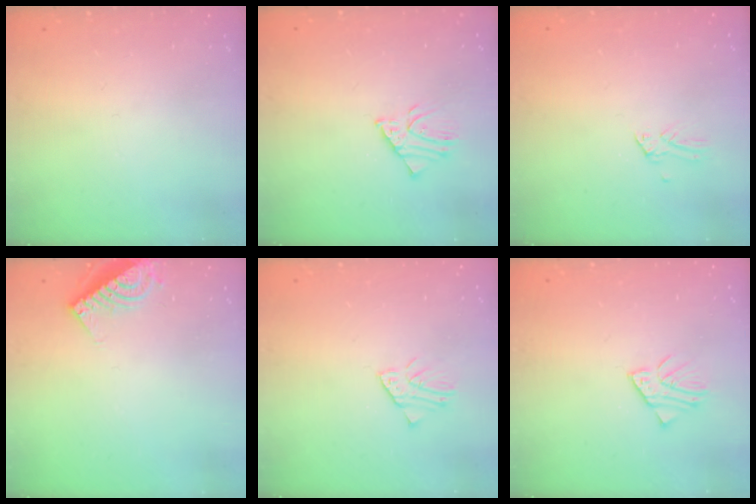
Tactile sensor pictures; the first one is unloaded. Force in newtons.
{"total": 2.9, "press": 2.9, "slide": 0.2}
{"total": 0.0}
{"total": 8.4, "press": 8.4, "slide": 0.3}
{"total": 2.3, "press": 2.3, "slide": 0.1}
{"total": 2.8, "press": 2.8, "slide": 0.3}